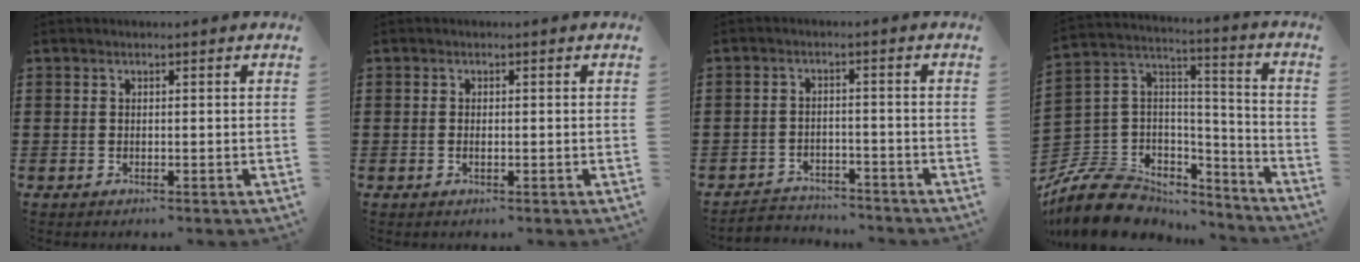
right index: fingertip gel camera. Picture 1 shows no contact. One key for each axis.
{"total": 0.7, "fx": -0.1, "fy": 0.3, "fz": 0.6, "tx": -0.013, "ty": -0.002, "tz": -0.002}
{"total": 3.1, "fx": -3.1, "fy": 0.6, "fz": -0.2, "tx": -0.005, "ty": 0.000, "tz": -0.067}
{"total": 10.5, "fx": -7.8, "fy": 6.3, "fz": 3.2, "tx": -0.099, "ty": 0.010, "tz": -0.151}